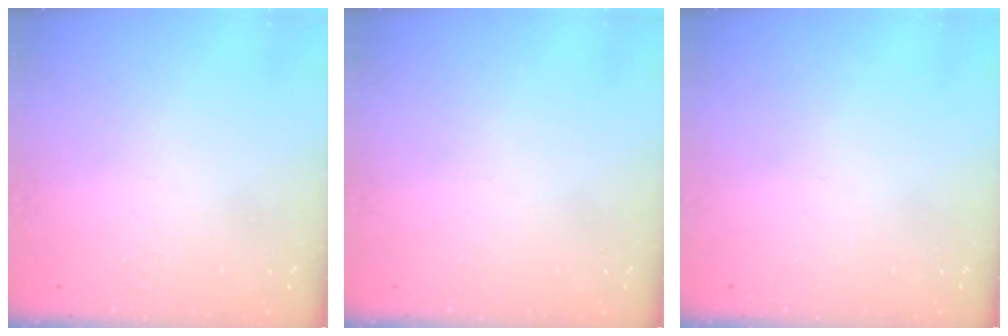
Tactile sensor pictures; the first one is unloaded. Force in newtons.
{"total": 0.0}
{"total": 0.0}